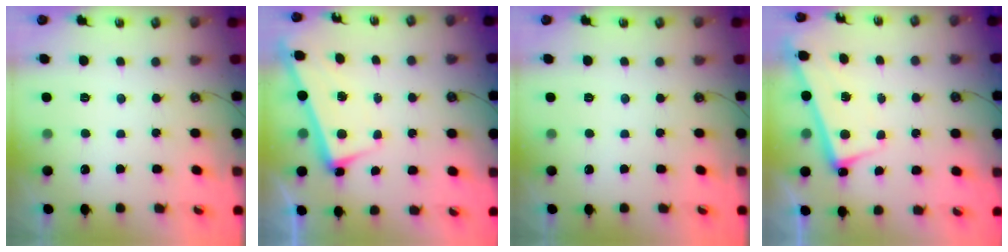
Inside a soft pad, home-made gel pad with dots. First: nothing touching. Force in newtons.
{"total": 2.7, "press": 2.6, "slide": 0.7}
{"total": 0.0}
{"total": 2.7, "press": 2.6, "slide": 0.6}